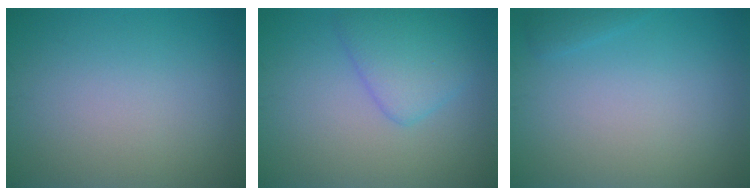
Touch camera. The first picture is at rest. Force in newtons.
{"total": 3.9, "press": 3.9, "slide": 0.0}
{"total": 0.8, "press": 0.8, "slide": 0.1}